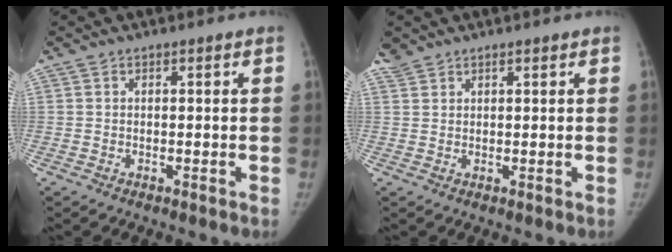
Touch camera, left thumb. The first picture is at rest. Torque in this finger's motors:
{"motor_torque": [0.30, -0.18, 0.33, -0.29, 0.02]}